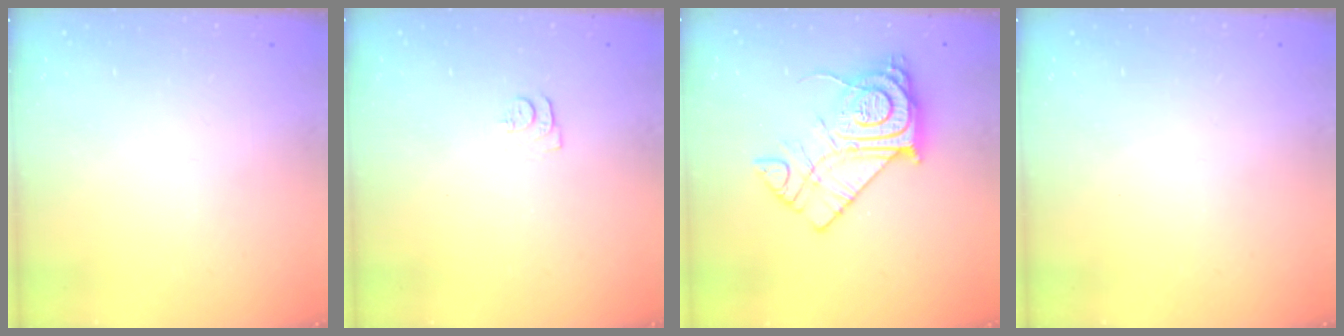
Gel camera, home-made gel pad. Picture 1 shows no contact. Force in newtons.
{"total": 5.2, "press": 5.2, "slide": 0.7}
{"total": 17.2, "press": 17.1, "slide": 1.3}
{"total": 0.0}